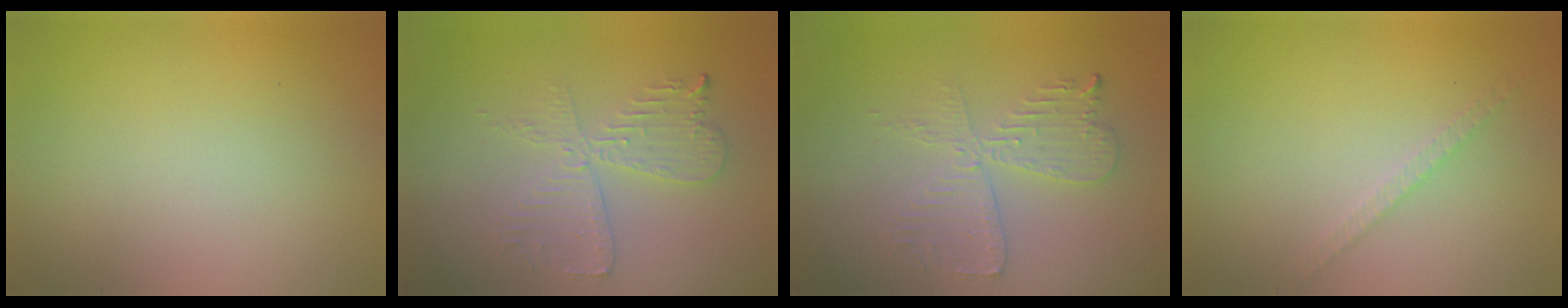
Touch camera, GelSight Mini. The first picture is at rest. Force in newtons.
{"total": 4.2, "press": 3.6, "slide": 2.2}
{"total": 4.2, "press": 3.6, "slide": 2.2}
{"total": 1.3, "press": 1.3, "slide": 0.2}